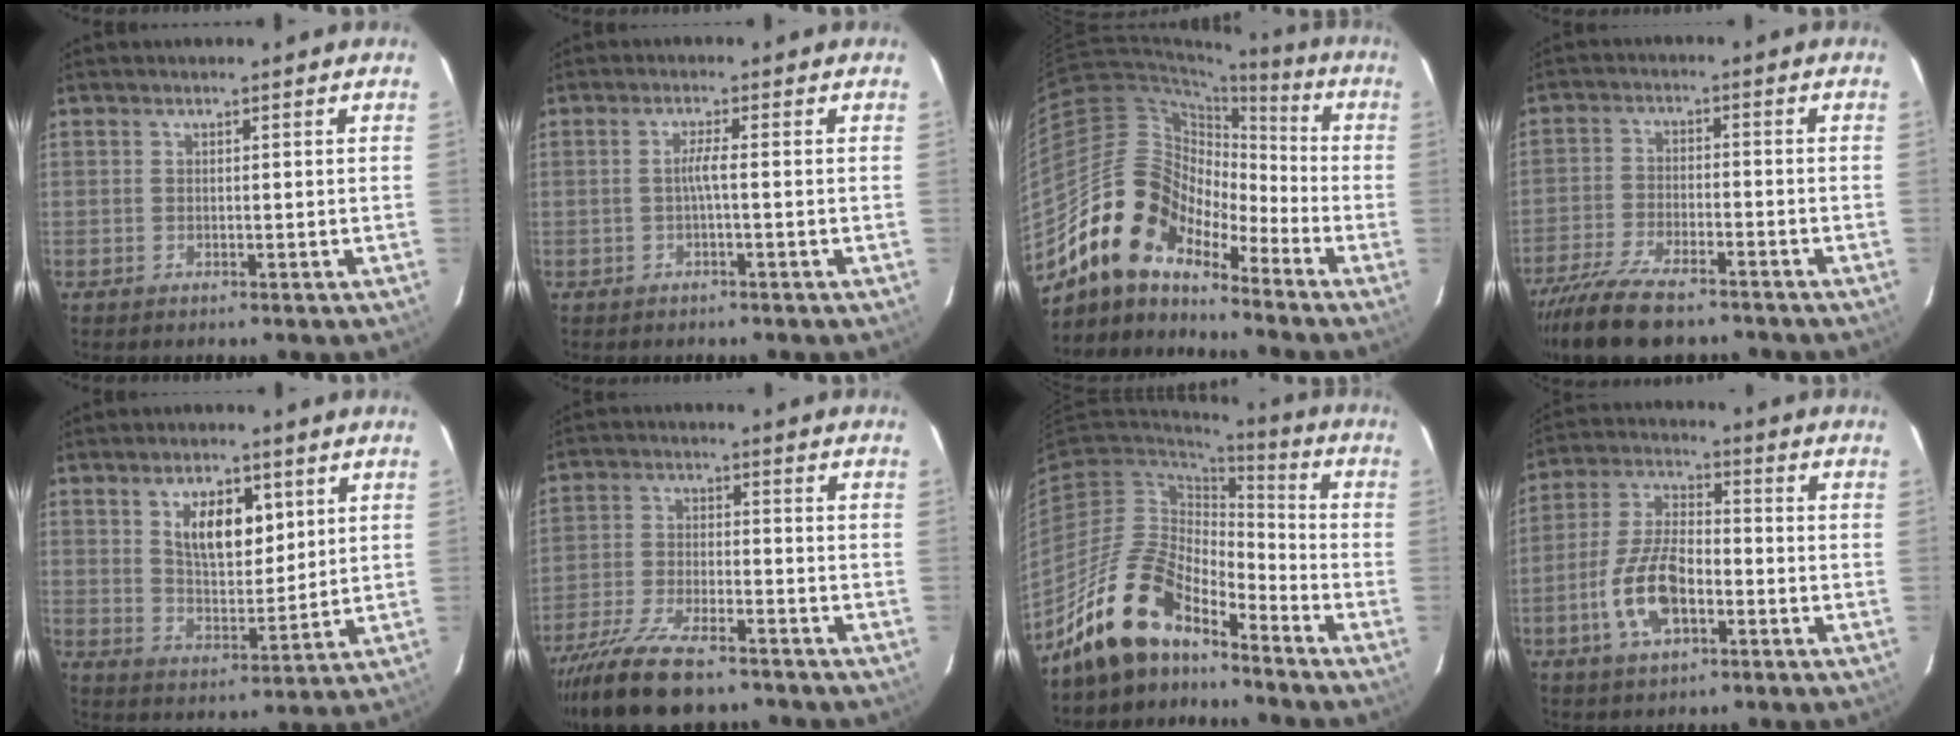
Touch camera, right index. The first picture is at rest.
{"total": 2.0, "force": [-0.6, -0.4, 1.8], "torque": [-0.034, 0.002, -0.012]}
{"total": 14.1, "force": [-11.4, 6.3, 5.5], "torque": [-0.094, 0.025, -0.225]}
{"total": 13.4, "force": [-10.8, 4.2, 6.8], "torque": [-0.156, -0.028, -0.191]}
{"total": 9.5, "force": [3.8, 4.7, 7.3], "torque": [-0.121, 0.005, 0.074]}
{"total": 16.0, "force": [-12.8, 5.0, 8.3], "torque": [-0.177, -0.032, -0.221]}
{"total": 14.6, "force": [-11.3, 6.3, 6.9], "torque": [-0.146, 0.011, -0.208]}
{"total": 11.6, "force": [-4.4, 5.4, 9.2], "torque": [-0.198, 0.004, -0.080]}